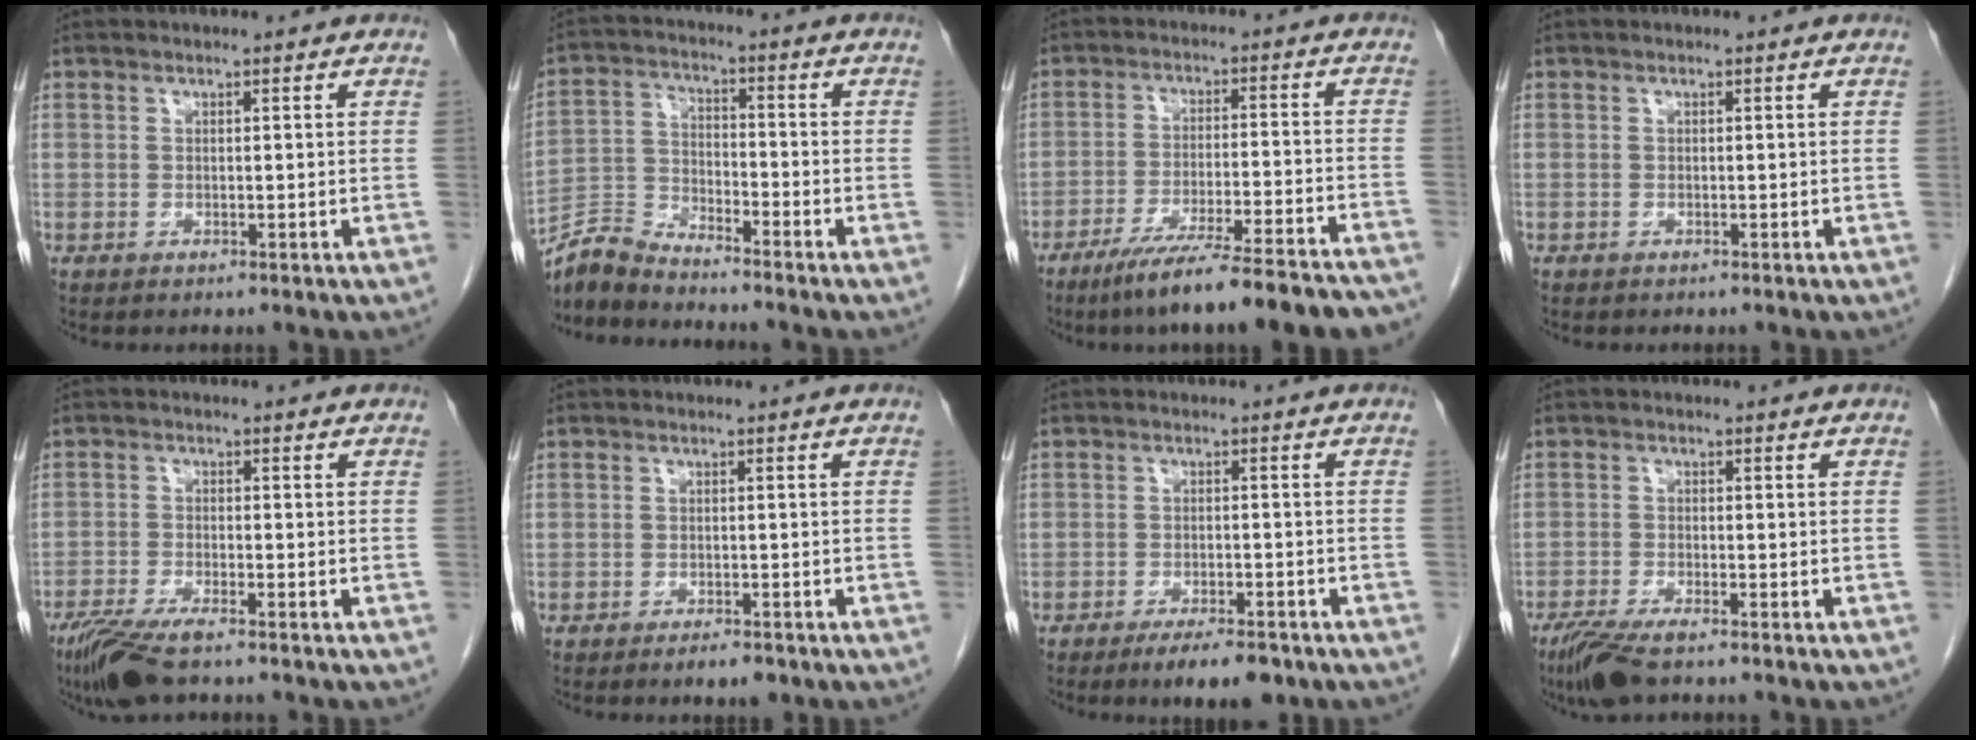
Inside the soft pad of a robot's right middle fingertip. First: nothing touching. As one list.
[{"total": 6.6, "force": [-6.5, 0.2, 0.6], "torque": [-0.015, 0.000, -0.129]}, {"total": 18.0, "force": [-15.1, 0.4, 9.9], "torque": [-0.113, -0.020, -0.224]}, {"total": 0.0}, {"total": 6.7, "force": [-4.9, 0.9, 4.5], "torque": [-0.086, -0.018, -0.088]}, {"total": 2.3, "force": [-1.7, 0.8, 1.4], "torque": [-0.022, -0.002, -0.019]}, {"total": 5.6, "force": [-4.0, 1.6, 3.5], "torque": [-0.051, -0.003, -0.056]}, {"total": 5.6, "force": [-4.1, 0.9, 3.6], "torque": [-0.072, -0.014, -0.073]}]